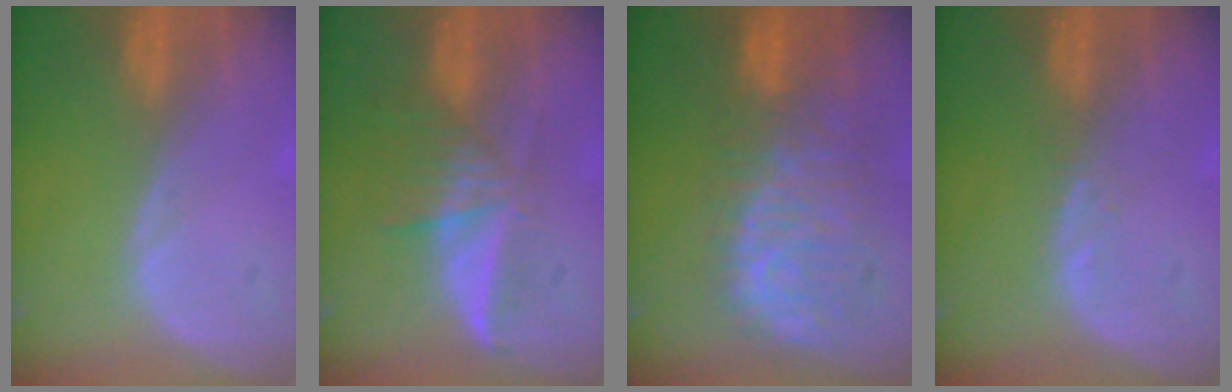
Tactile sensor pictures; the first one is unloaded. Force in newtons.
{"total": 6.0, "press": 5.6, "slide": 2.2}
{"total": 11.0, "press": 9.6, "slide": 5.5}
{"total": 0.7, "press": 0.7, "slide": 0.1}